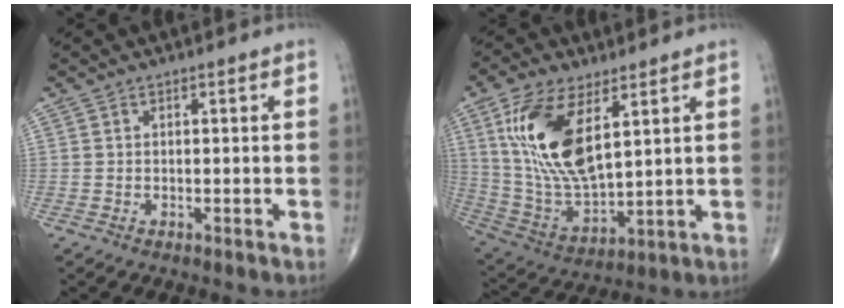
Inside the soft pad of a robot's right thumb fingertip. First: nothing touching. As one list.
[{"total": 18.0, "force": [6.5, 8.0, 14.8], "torque": [-0.291, -0.025, 0.134]}]